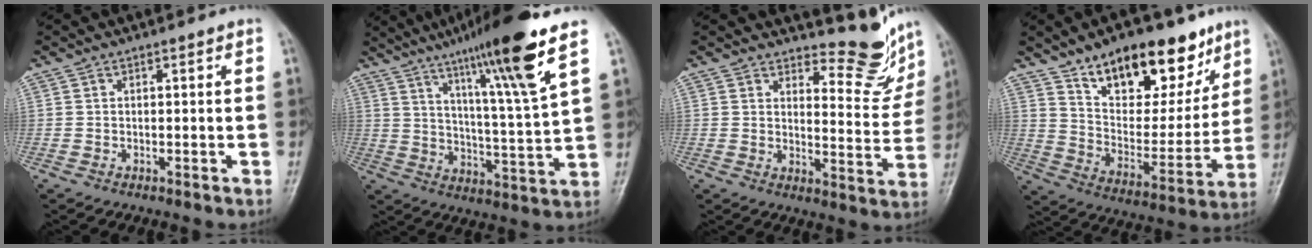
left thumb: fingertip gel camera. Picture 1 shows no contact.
{"total": 17.6, "force": [10.7, 0.3, 14.0], "torque": [-0.219, -0.053, 0.172]}
{"total": 10.1, "force": [9.1, 3.2, 2.9], "torque": [-0.011, -0.092, 0.114]}
{"total": 21.7, "force": [14.1, 10.4, 12.8], "torque": [-0.140, -0.061, 0.231]}